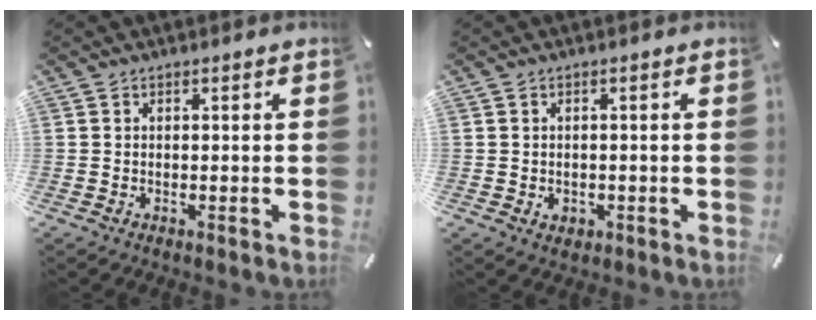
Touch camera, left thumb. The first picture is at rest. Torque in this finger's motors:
{"motor_torque": [-0.01, 0.01, -0.01, 0.03, -0.01]}